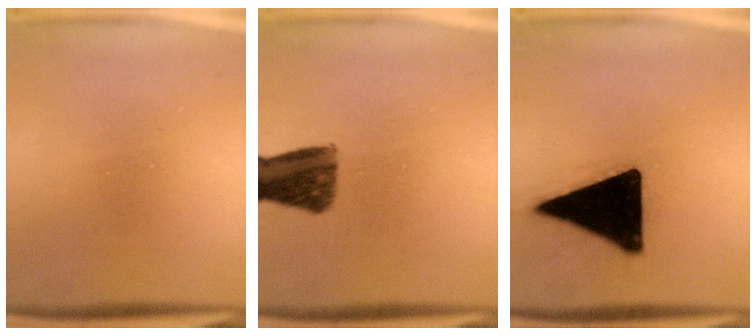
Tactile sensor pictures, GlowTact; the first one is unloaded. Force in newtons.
{"total": 10.4}
{"total": 20.3}